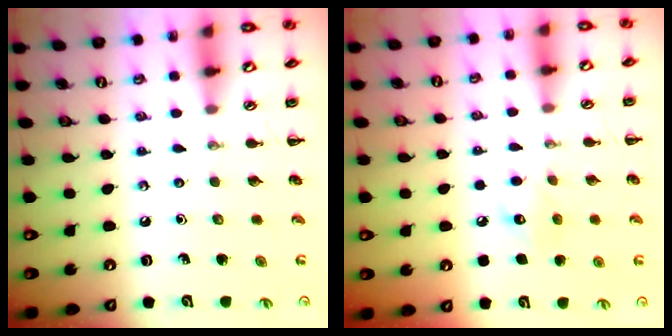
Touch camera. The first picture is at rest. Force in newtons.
{"total": 7.9, "press": 7.7, "slide": 1.5}